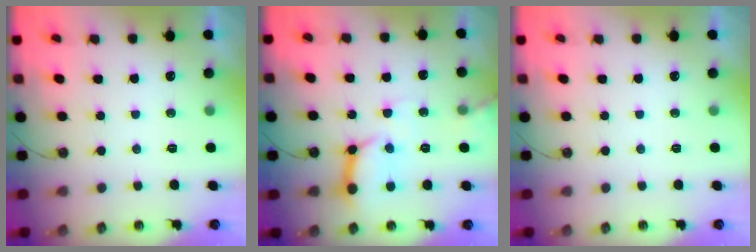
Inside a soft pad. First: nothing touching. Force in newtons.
{"total": 11.8, "press": 11.7, "slide": 1.6}
{"total": 0.0}